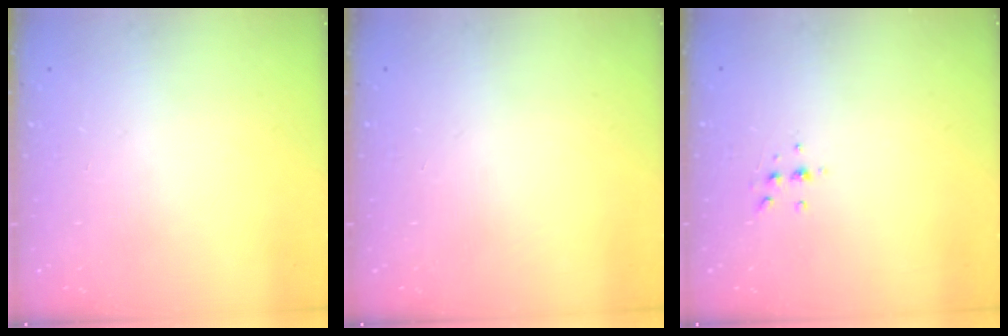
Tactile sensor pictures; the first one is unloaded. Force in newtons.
{"total": 0.0}
{"total": 6.1, "press": 6.1, "slide": 0.7}